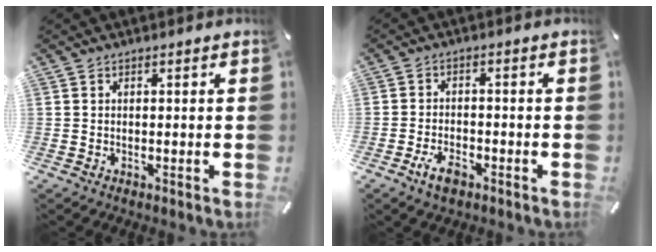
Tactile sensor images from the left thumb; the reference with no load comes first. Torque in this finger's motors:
{"motor_torque": [-0.04, 0.09, 0.20, 0.28, 0.04]}